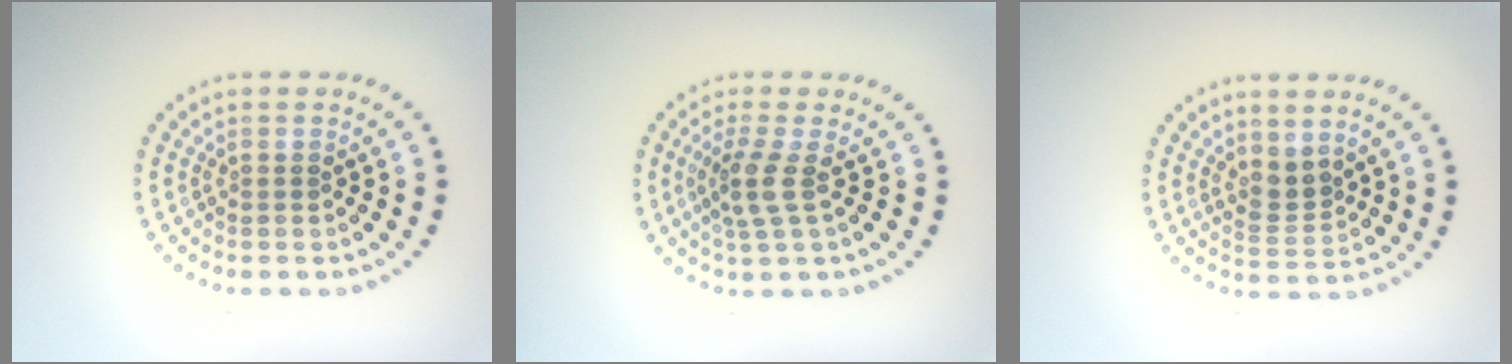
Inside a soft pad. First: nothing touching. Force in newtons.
{"total": 2.4, "press": 1.9, "slide": 1.5}
{"total": 2.2, "press": 1.6, "slide": 1.6}